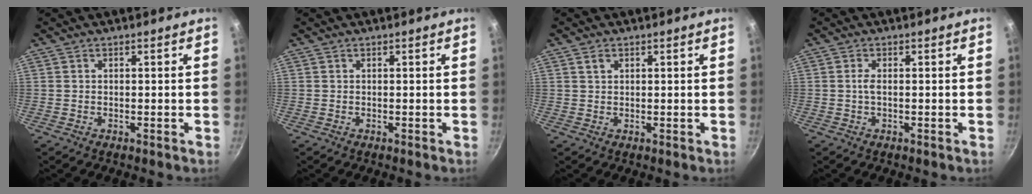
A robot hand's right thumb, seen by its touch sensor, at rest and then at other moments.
{"total": 0.0}
{"total": 1.3, "force": [0.8, 0.8, 0.7], "torque": [-0.012, -0.001, 0.013]}
{"total": 1.4, "force": [0.0, 0.5, 1.3], "torque": [-0.029, 0.002, -0.004]}